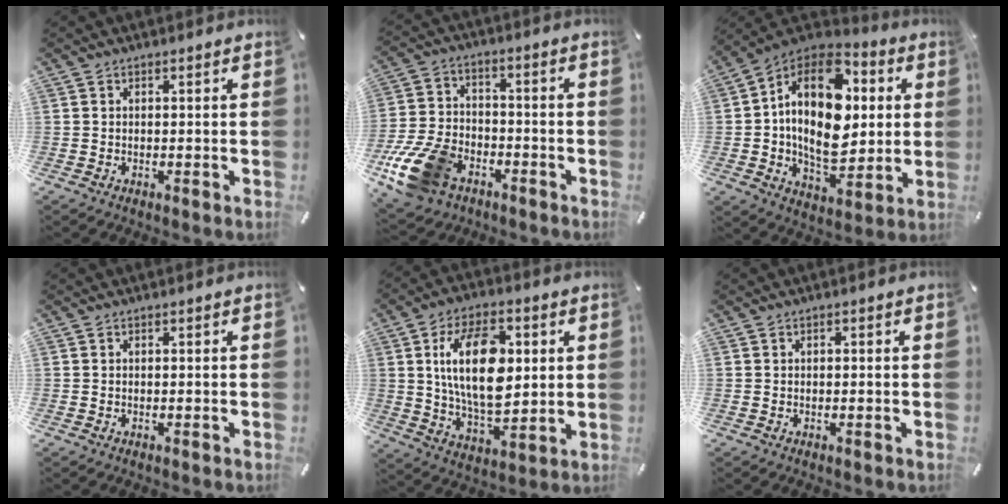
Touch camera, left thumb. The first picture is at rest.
{"total": 14.5, "force": [-7.4, 9.5, 8.1], "torque": [-0.169, 0.045, -0.129]}
{"total": 21.4, "force": [3.5, 13.8, 15.9], "torque": [-0.286, -0.013, 0.057]}
{"total": 0.0}
{"total": 18.3, "force": [3.7, 10.8, 14.3], "torque": [-0.270, 0.002, 0.058]}
{"total": 0.0}